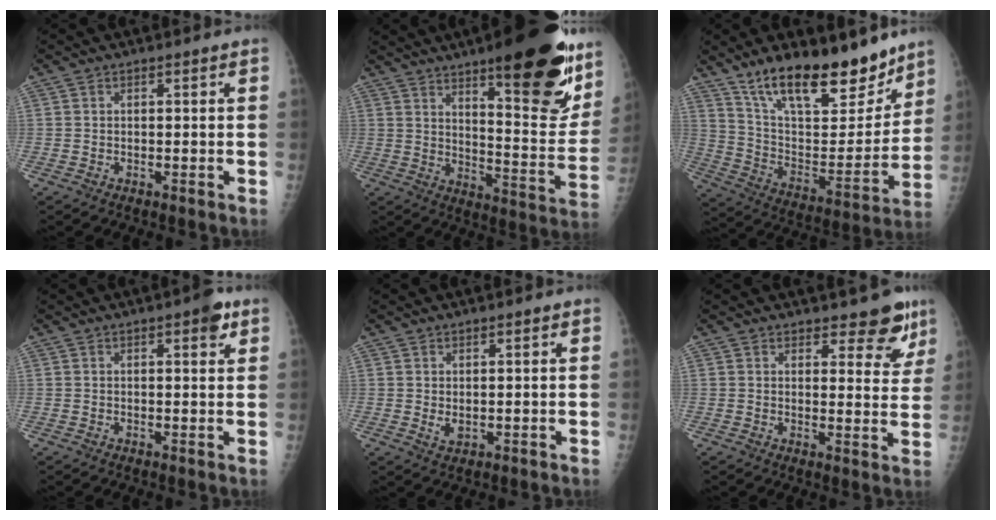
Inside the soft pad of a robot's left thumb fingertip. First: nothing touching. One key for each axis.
{"total": 23.8, "fx": 14.2, "fy": 6.4, "fz": 18.0, "tx": -0.207, "ty": -0.078, "tz": 0.206}
{"total": 23.3, "fx": 17.0, "fy": 8.5, "fz": 13.4, "tx": -0.170, "ty": -0.089, "tz": 0.284}
{"total": 3.3, "fx": 1.8, "fy": 1.0, "fz": 2.5, "tx": -0.026, "ty": -0.005, "tz": 0.018}
{"total": 2.4, "fx": 0.5, "fy": 1.3, "fz": 1.9, "tx": -0.028, "ty": -0.009, "tz": 0.014}
{"total": 7.7, "fx": 6.0, "fy": 3.1, "fz": 3.6, "tx": -0.008, "ty": -0.041, "tz": 0.068}